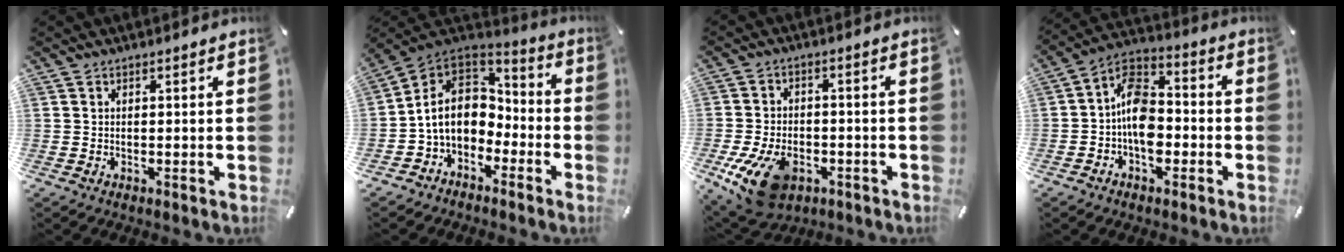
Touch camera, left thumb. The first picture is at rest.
{"total": 10.9, "force": [-2.5, 9.0, 5.5], "torque": [-0.141, 0.014, -0.048]}
{"total": 12.7, "force": [-5.5, 8.2, 8.0], "torque": [-0.155, 0.024, -0.094]}
{"total": 10.3, "force": [-2.6, 7.0, 7.2], "torque": [-0.145, 0.013, -0.049]}